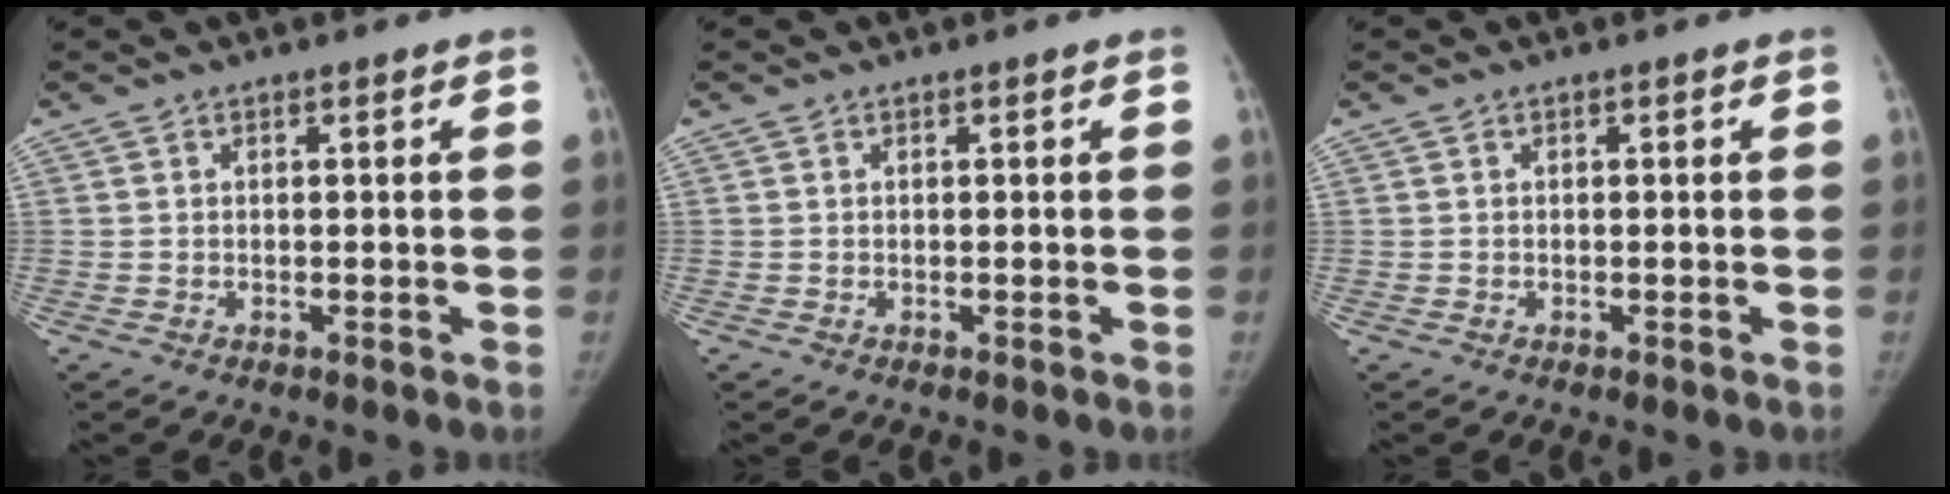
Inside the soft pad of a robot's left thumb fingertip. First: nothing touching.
{"total": 0.0}
{"total": 0.0}